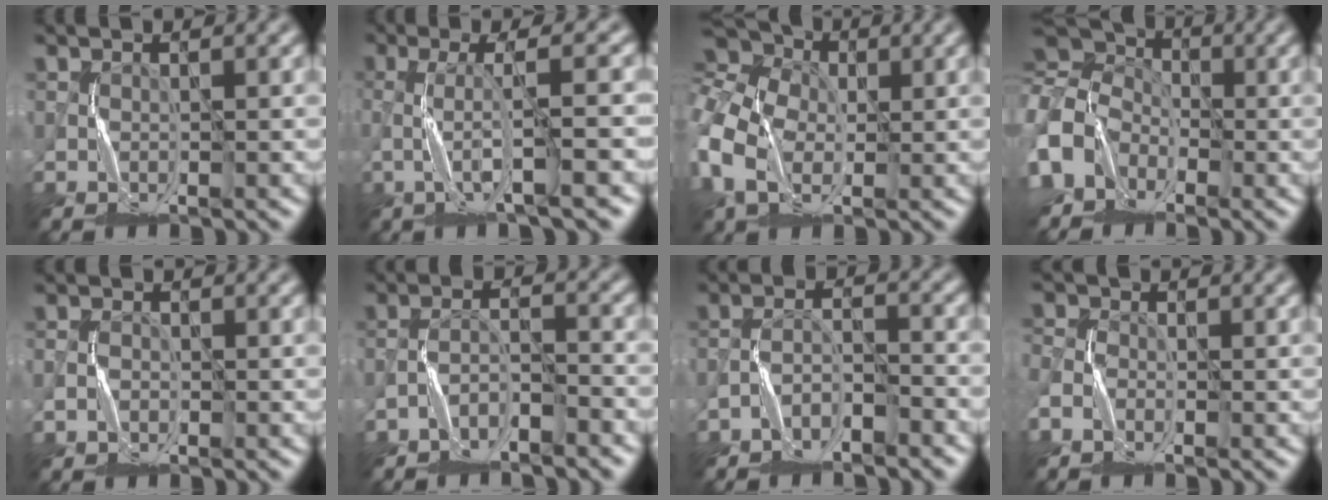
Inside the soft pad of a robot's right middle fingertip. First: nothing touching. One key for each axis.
{"total": 4.4, "fx": -1.2, "fy": 0.6, "fz": 4.2, "tx": -0.075, "ty": 0.010, "tz": -0.027}
{"total": 11.7, "fx": 1.4, "fy": 9.3, "fz": 6.9, "tx": -0.189, "ty": 0.013, "tz": 0.009}
{"total": 8.8, "fx": -1.6, "fy": 7.6, "fz": 4.2, "tx": -0.096, "ty": 0.027, "tz": -0.064}
{"total": 1.4, "fx": -0.8, "fy": 1.1, "fz": 0.4, "tx": -0.006, "ty": 0.003, "tz": -0.015}
{"total": 3.1, "fx": -2.8, "fy": 0.5, "fz": 1.2, "tx": -0.023, "ty": 0.013, "tz": -0.055}
{"total": 2.8, "fx": -2.6, "fy": 0.6, "fz": 0.9, "tx": -0.017, "ty": 0.013, "tz": -0.051}
{"total": 3.4, "fx": -1.7, "fy": 2.6, "fz": 1.4, "tx": -0.028, "ty": 0.001, "tz": -0.033}